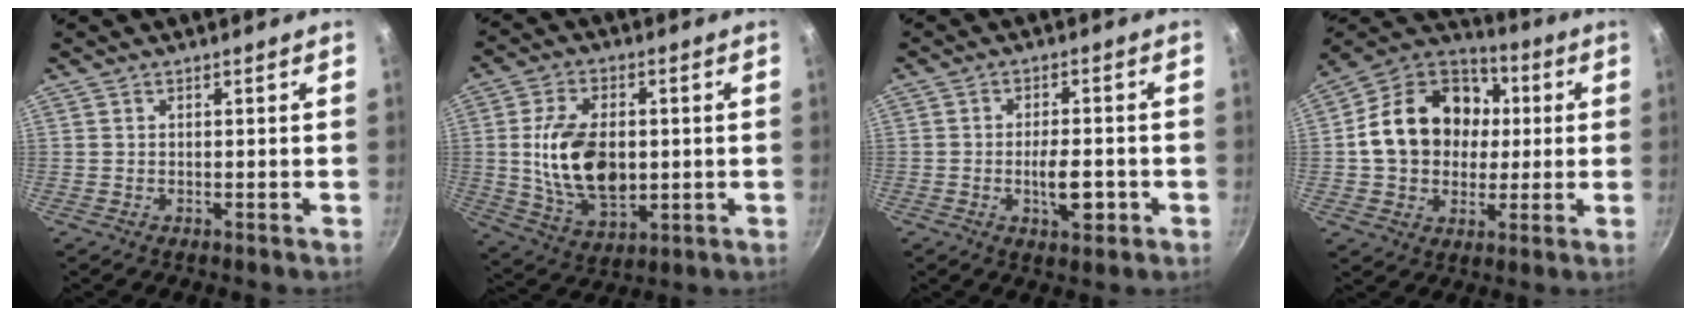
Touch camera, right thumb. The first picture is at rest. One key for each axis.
{"total": 15.3, "fx": 0.3, "fy": 9.2, "fz": 12.2, "tx": -0.205, "ty": -0.005, "tz": 0.011}
{"total": 6.4, "fx": -2.0, "fy": 2.8, "fz": 5.5, "tx": -0.072, "ty": 0.007, "tz": -0.030}
{"total": 20.2, "fx": 1.9, "fy": 16.2, "fz": 11.9, "tx": -0.181, "ty": 0.030, "tz": 0.026}